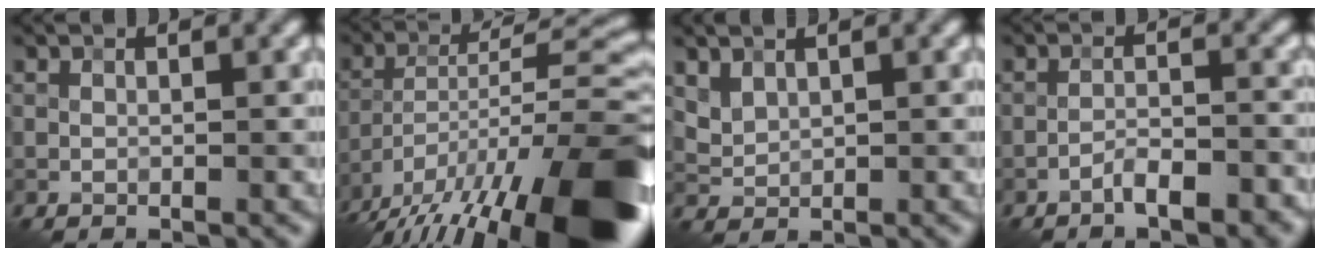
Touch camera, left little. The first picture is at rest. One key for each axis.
{"total": 19.2, "fx": -12.2, "fy": 5.8, "fz": 13.7, "tx": -0.209, "ty": -0.007, "tz": -0.195}
{"total": 1.7, "fx": 1.2, "fy": 1.1, "fz": 0.7, "tx": -0.018, "ty": -0.001, "tz": 0.030}
{"total": 3.4, "fx": -2.2, "fy": 0.8, "fz": 2.4, "tx": -0.045, "ty": 0.009, "tz": -0.042}